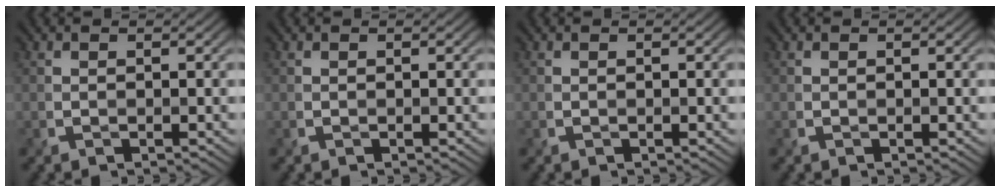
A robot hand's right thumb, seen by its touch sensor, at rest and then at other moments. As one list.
[{"total": 0.0}, {"total": 0.0}, {"total": 0.0}]